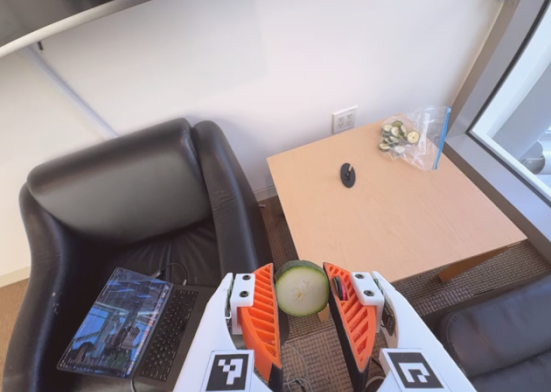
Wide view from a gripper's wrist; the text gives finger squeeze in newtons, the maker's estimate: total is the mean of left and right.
{"total": 9.0, "left": 8.6, "right": 9.4}